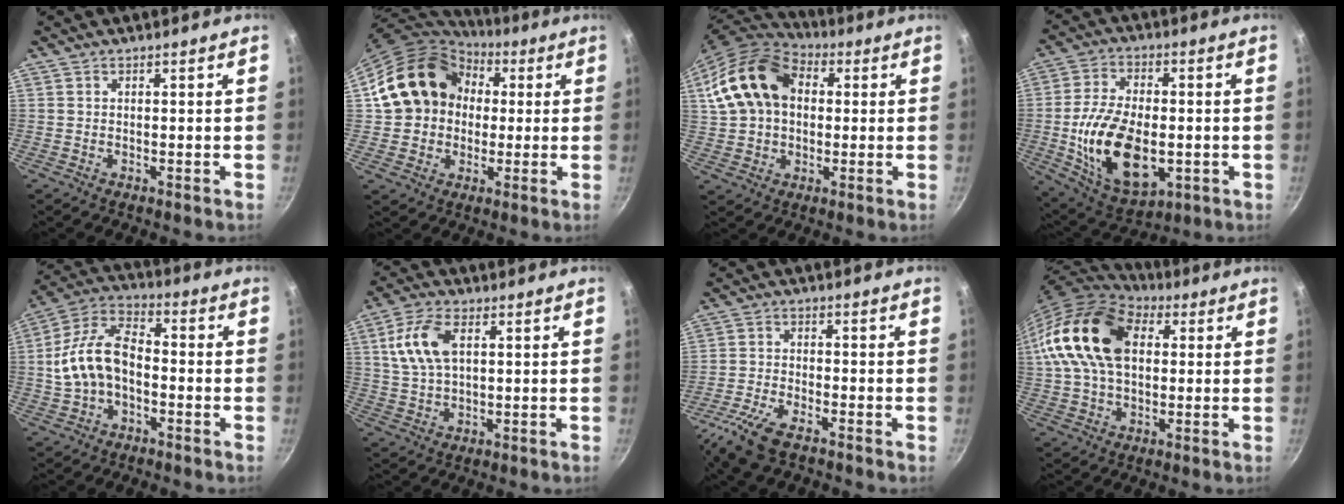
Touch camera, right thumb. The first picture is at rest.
{"total": 18.5, "force": [2.9, 15.4, 9.8], "torque": [-0.151, 0.043, 0.046]}
{"total": 17.8, "force": [3.6, 12.7, 11.9], "torque": [-0.209, 0.025, 0.055]}
{"total": 18.6, "force": [-2.7, 10.8, 15.0], "torque": [-0.259, 0.003, -0.034]}
{"total": 10.4, "force": [-1.4, 6.4, 8.1], "torque": [-0.139, 0.042, -0.034]}
{"total": 9.8, "force": [2.7, 5.5, 7.7], "torque": [-0.149, 0.005, 0.052]}
{"total": 8.1, "force": [-5.2, 2.7, 5.5], "torque": [-0.127, 0.017, -0.112]}
{"total": 20.0, "force": [4.0, 13.3, 14.4], "torque": [-0.257, 0.021, 0.060]}